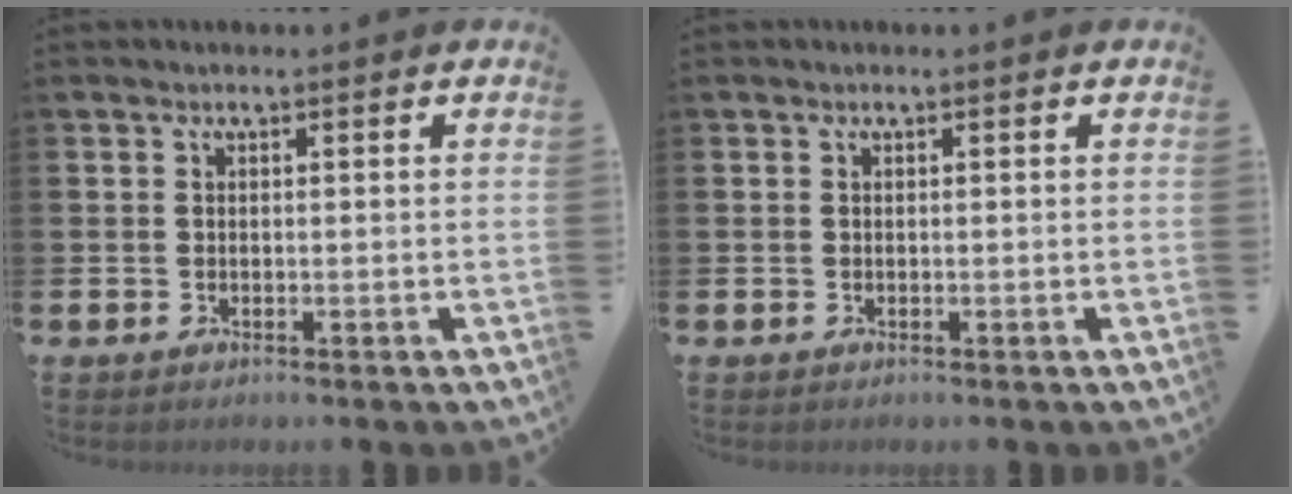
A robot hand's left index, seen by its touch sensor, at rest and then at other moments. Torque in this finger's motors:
{"motor_torque": [-0.04, 0.04, -0.02, 0.01]}